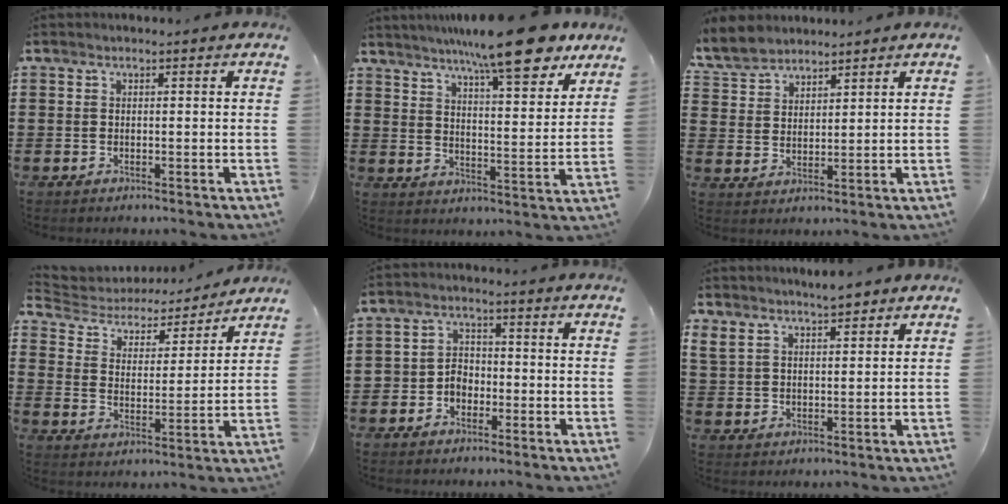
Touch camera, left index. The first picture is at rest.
{"total": 12.6, "force": [10.2, 1.2, 7.3], "torque": [-0.130, -0.047, 0.170]}
{"total": 5.0, "force": [4.5, 2.0, 1.2], "torque": [-0.043, -0.007, 0.084]}
{"total": 4.1, "force": [3.9, 1.3, 0.6], "torque": [-0.039, -0.028, 0.059]}
{"total": 3.3, "force": [-1.6, 2.6, 1.2], "torque": [-0.031, 0.008, -0.034]}
{"total": 5.0, "force": [4.6, 1.6, 1.2], "torque": [-0.039, -0.006, 0.087]}